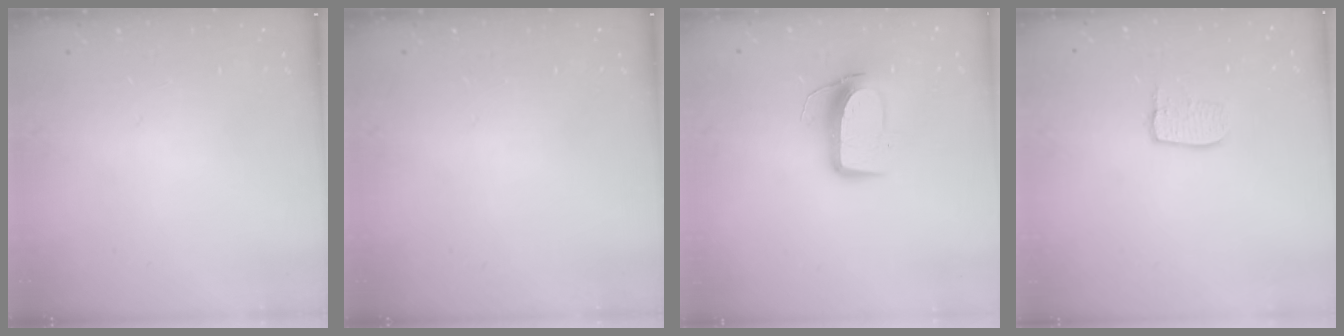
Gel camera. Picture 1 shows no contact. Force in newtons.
{"total": 0.0}
{"total": 10.3, "press": 10.3, "slide": 0.7}
{"total": 6.1, "press": 6.1, "slide": 0.5}